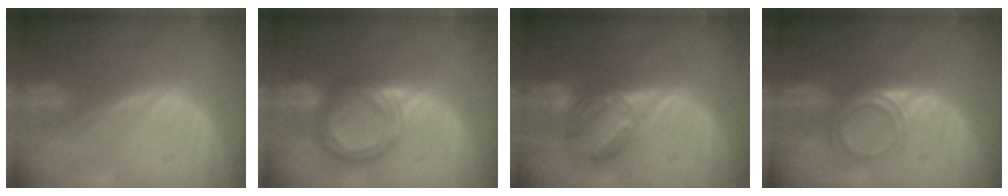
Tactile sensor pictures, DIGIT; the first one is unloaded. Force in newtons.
{"total": 7.1, "press": 7.1, "slide": 0.5}
{"total": 7.1, "press": 6.1, "slide": 3.6}
{"total": 4.7, "press": 4.0, "slide": 2.5}